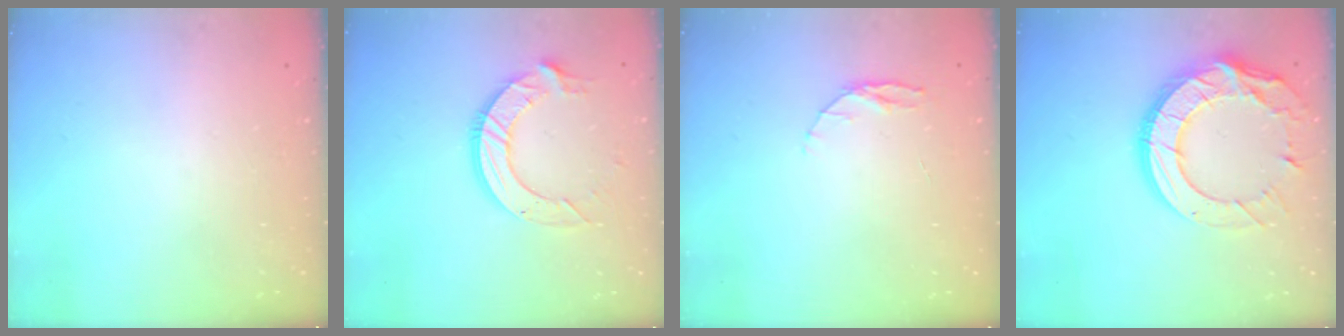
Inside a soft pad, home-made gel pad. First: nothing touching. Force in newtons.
{"total": 11.3, "press": 11.2, "slide": 1.1}
{"total": 4.9, "press": 4.8, "slide": 0.5}
{"total": 20.2, "press": 20.1, "slide": 1.7}